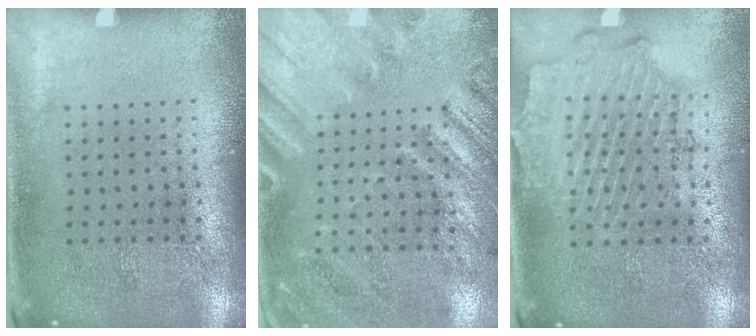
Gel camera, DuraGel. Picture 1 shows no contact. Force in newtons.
{"total": 2.4, "press": 1.9, "slide": 1.6}
{"total": 1.9, "press": 1.7, "slide": 0.8}